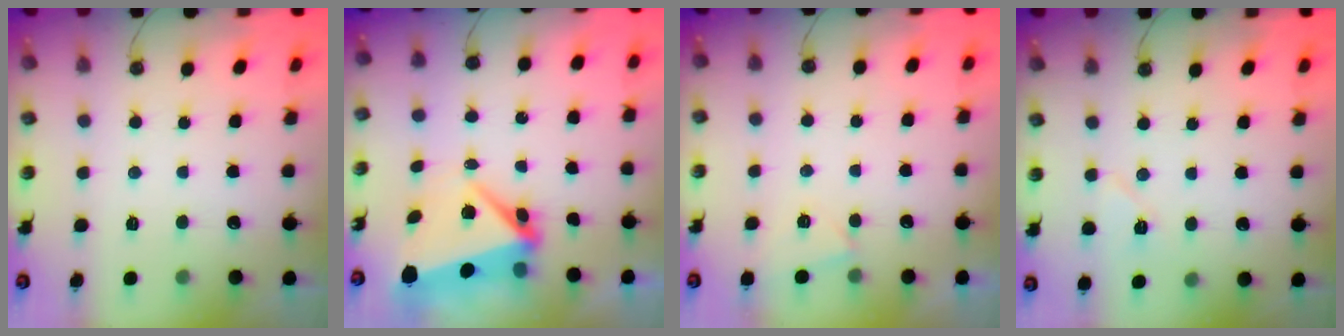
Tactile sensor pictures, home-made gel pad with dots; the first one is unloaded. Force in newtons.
{"total": 6.4, "press": 6.0, "slide": 2.2}
{"total": 3.7, "press": 2.4, "slide": 2.8}
{"total": 7.5, "press": 4.2, "slide": 6.2}